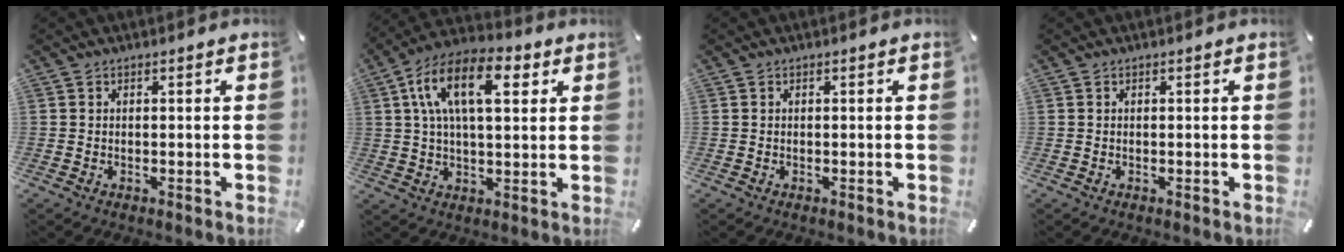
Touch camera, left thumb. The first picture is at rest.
{"total": 15.2, "force": [5.6, 7.7, 11.9], "torque": [-0.224, 0.002, 0.091]}
{"total": 0.0}
{"total": 0.0}